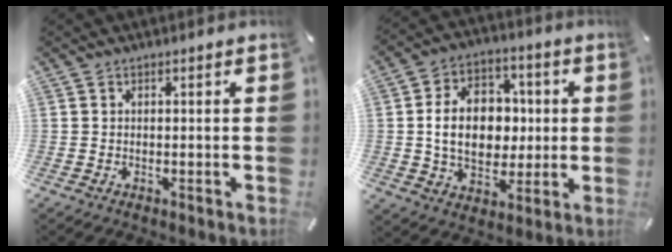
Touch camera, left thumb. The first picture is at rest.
{"total": 15.4, "force": [0.5, 11.9, 9.7], "torque": [-0.177, 0.013, 0.010]}